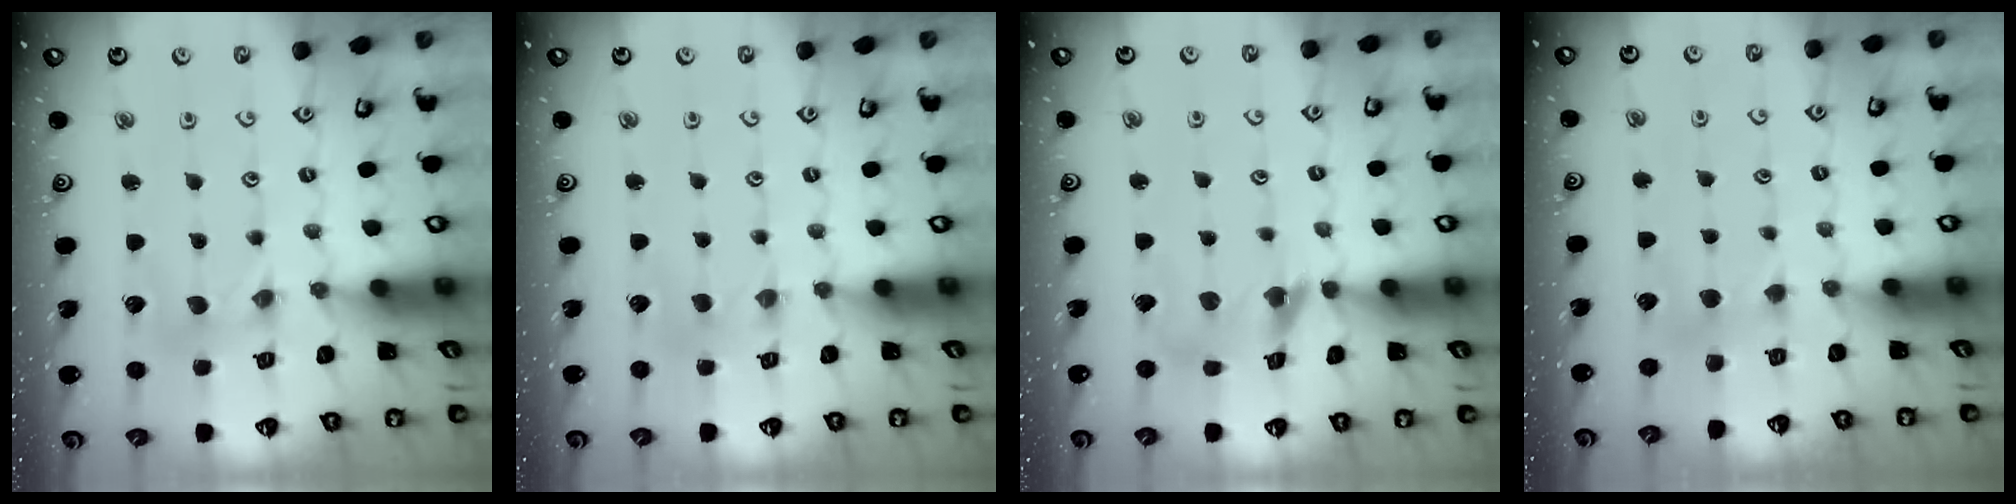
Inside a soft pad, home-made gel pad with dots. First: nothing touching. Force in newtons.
{"total": 0.0}
{"total": 9.0, "press": 8.9, "slide": 0.9}
{"total": 3.0, "press": 3.0, "slide": 0.4}